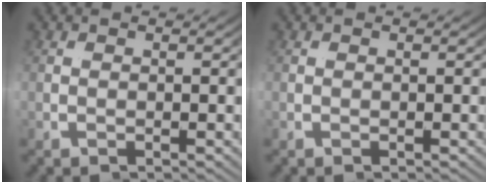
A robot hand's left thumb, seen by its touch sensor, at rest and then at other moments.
{"total": 0.0}